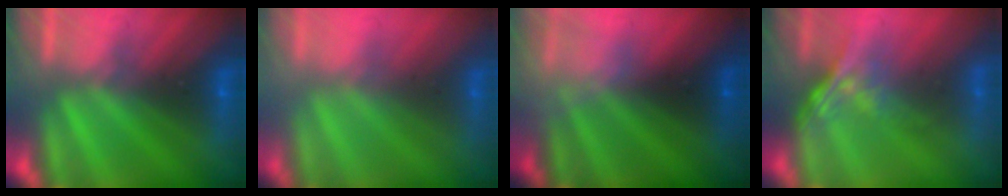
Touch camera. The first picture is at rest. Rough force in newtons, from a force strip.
{"total": 2.2}
{"total": 2.3}
{"total": 1.4}